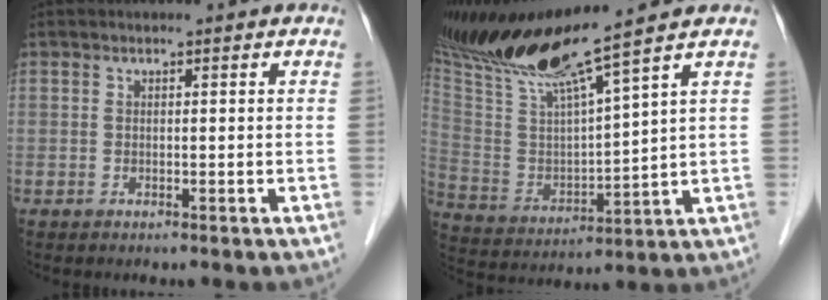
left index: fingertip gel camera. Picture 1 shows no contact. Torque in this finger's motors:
{"motor_torque": [-0.43, -0.65, 0.29, 0.16]}